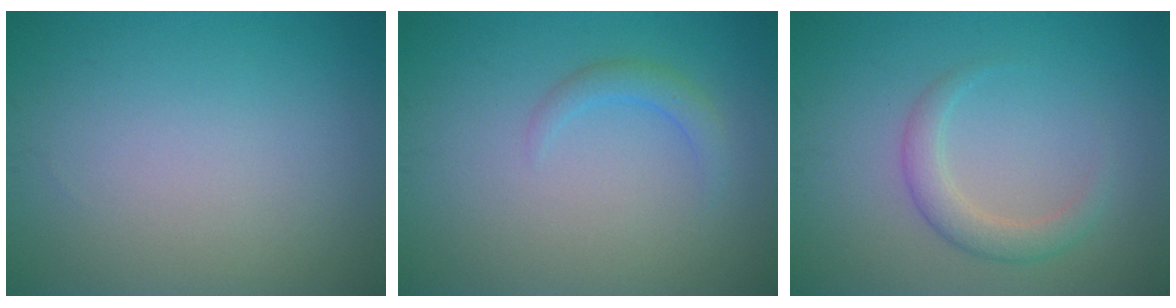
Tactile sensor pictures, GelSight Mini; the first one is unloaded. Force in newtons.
{"total": 1.6, "press": 1.6, "slide": 0.0}
{"total": 2.5, "press": 2.5, "slide": 0.2}